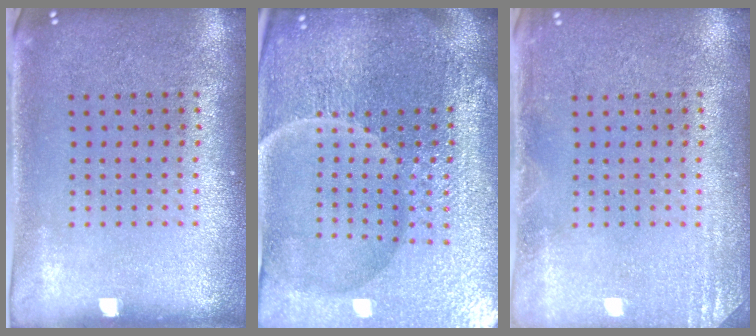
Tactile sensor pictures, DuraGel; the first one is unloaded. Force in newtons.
{"total": 6.6, "press": 5.8, "slide": 3.0}
{"total": 1.8, "press": 1.8, "slide": 0.2}